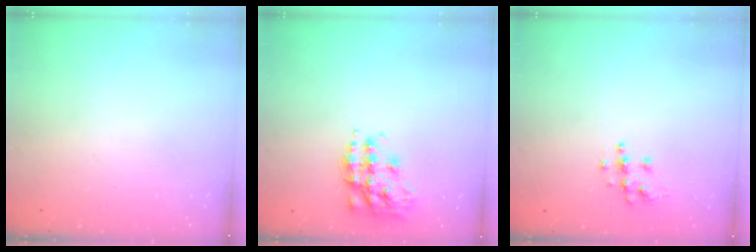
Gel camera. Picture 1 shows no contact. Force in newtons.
{"total": 15.9, "press": 15.9, "slide": 0.9}
{"total": 7.4, "press": 7.4, "slide": 0.2}